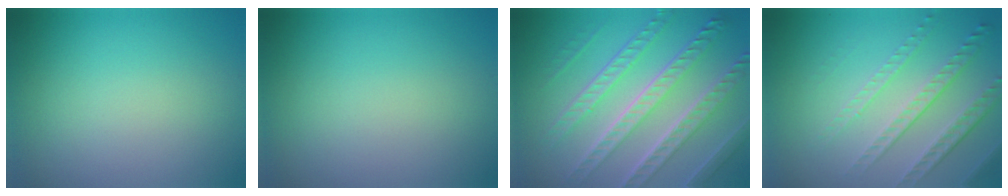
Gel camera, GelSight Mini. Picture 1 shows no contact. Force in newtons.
{"total": 0.0}
{"total": 8.2, "press": 5.9, "slide": 5.7}
{"total": 4.9, "press": 3.2, "slide": 3.7}